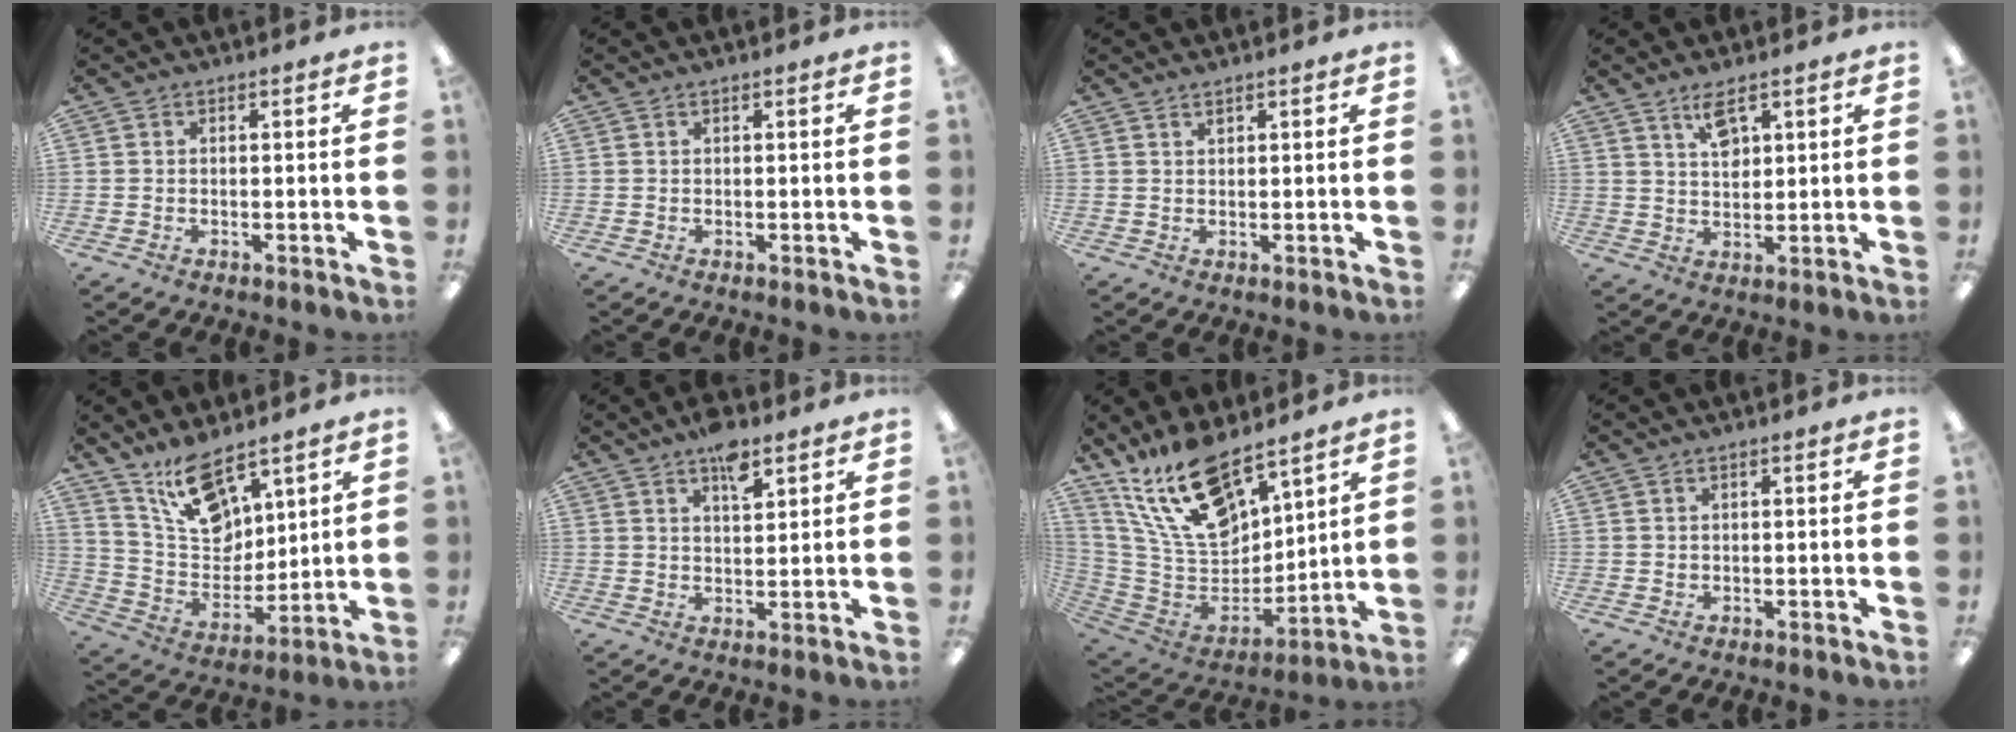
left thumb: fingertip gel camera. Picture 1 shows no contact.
{"total": 0.0}
{"total": 1.1, "force": [1.0, 0.2, 0.3], "torque": [-0.007, -0.001, 0.020]}
{"total": 5.8, "force": [3.8, 2.7, 3.5], "torque": [-0.054, -0.013, 0.065]}
{"total": 14.6, "force": [10.4, 7.4, 7.0], "torque": [-0.134, -0.055, 0.196]}
{"total": 6.5, "force": [4.6, 2.5, 3.9], "torque": [-0.054, -0.024, 0.077]}
{"total": 19.3, "force": [14.2, 8.4, 10.1], "torque": [-0.200, -0.084, 0.257]}
{"total": 0.5, "force": [0.4, 0.3, 0.1], "torque": [-0.003, 0.001, 0.007]}